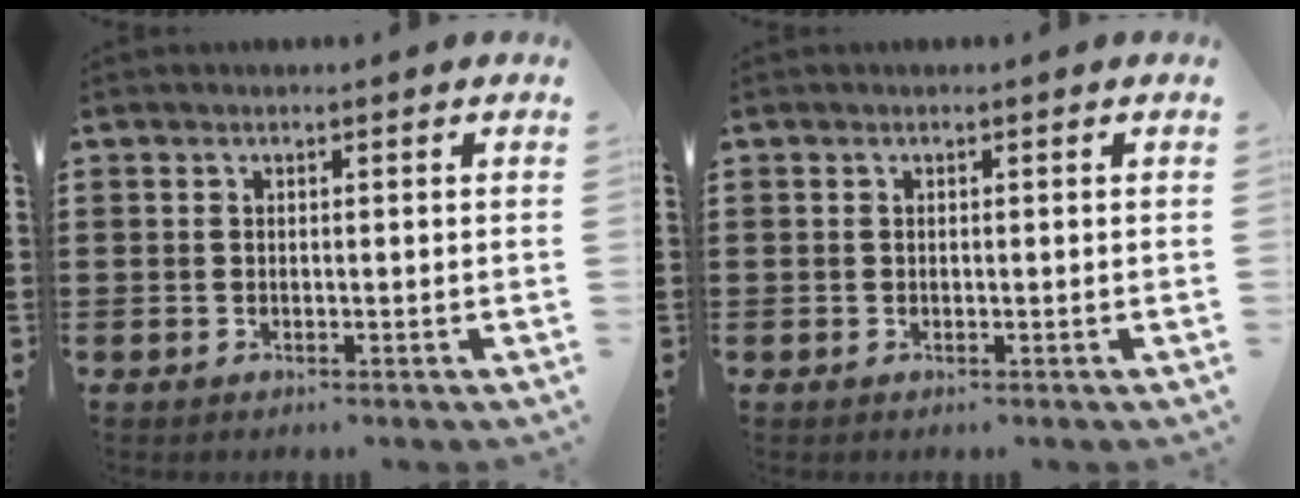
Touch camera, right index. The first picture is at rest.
{"total": 0.0}